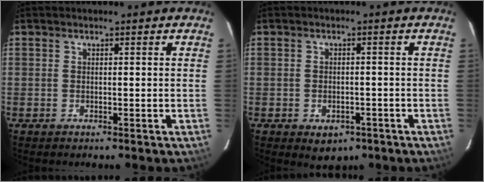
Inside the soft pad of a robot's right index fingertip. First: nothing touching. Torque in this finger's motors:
{"motor_torque": [0.61, -0.66, 0.08, -0.01]}